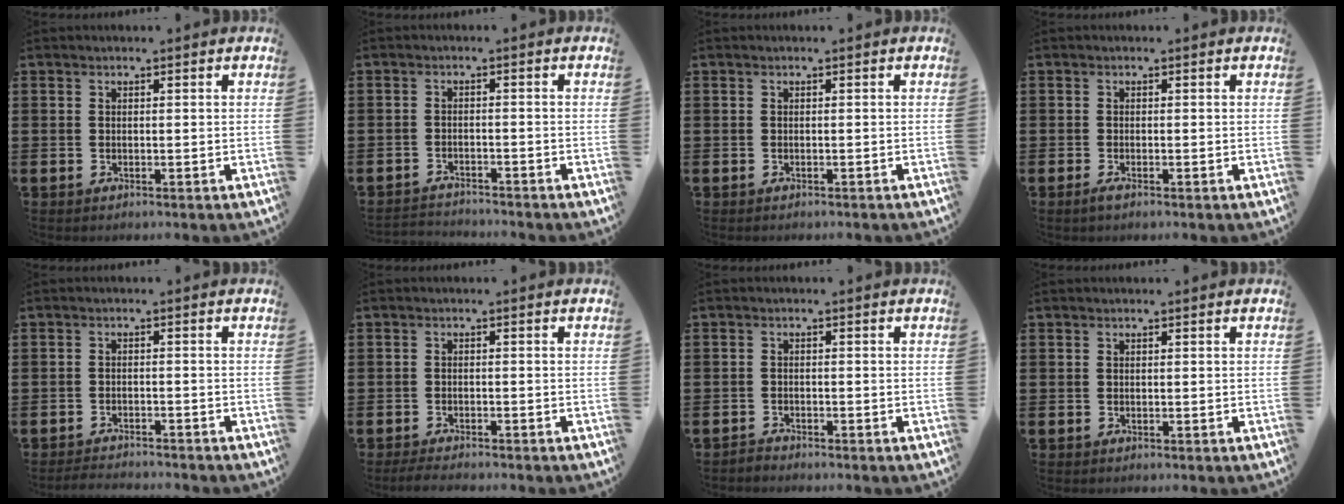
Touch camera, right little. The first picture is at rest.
{"total": 1.9, "force": [-1.9, 0.0, -0.2], "torque": [-0.003, 0.002, -0.042]}
{"total": 0.0}
{"total": 1.0, "force": [-0.4, 0.2, 0.9], "torque": [-0.016, -0.003, -0.006]}
{"total": 1.9, "force": [-1.8, 0.0, -0.1], "torque": [-0.003, 0.001, -0.039]}
{"total": 1.4, "force": [-1.3, 0.2, 0.5], "torque": [-0.009, -0.001, -0.027]}
{"total": 1.1, "force": [-1.1, 0.1, -0.1], "torque": [-0.002, 0.002, -0.023]}
{"total": 0.0}